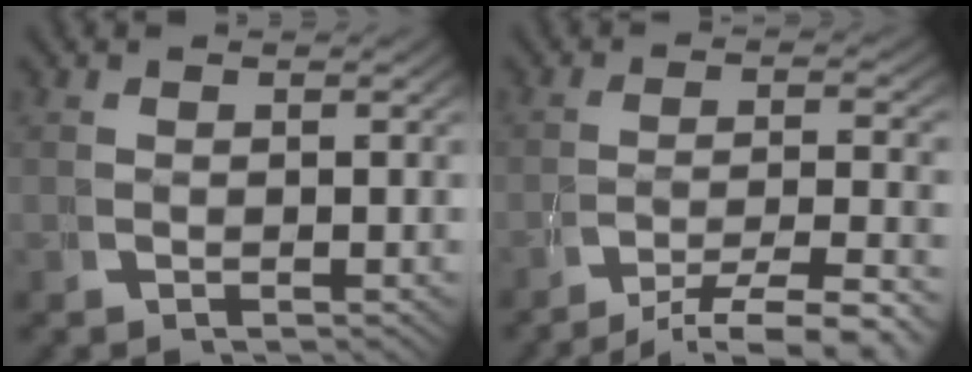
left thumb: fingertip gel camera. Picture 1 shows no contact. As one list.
[{"total": 5.2, "force": [-3.2, 2.1, 3.5], "torque": [-0.047, -0.009, -0.048]}]